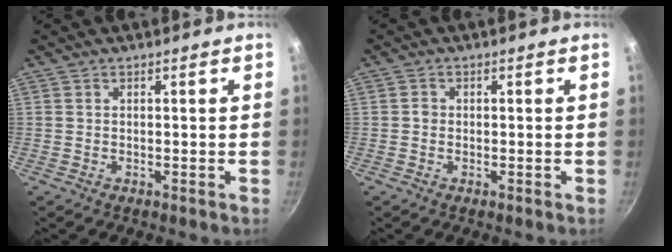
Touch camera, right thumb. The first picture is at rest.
{"total": 1.0, "force": [-0.2, 1.0, 0.4], "torque": [-0.004, 0.005, -0.004]}